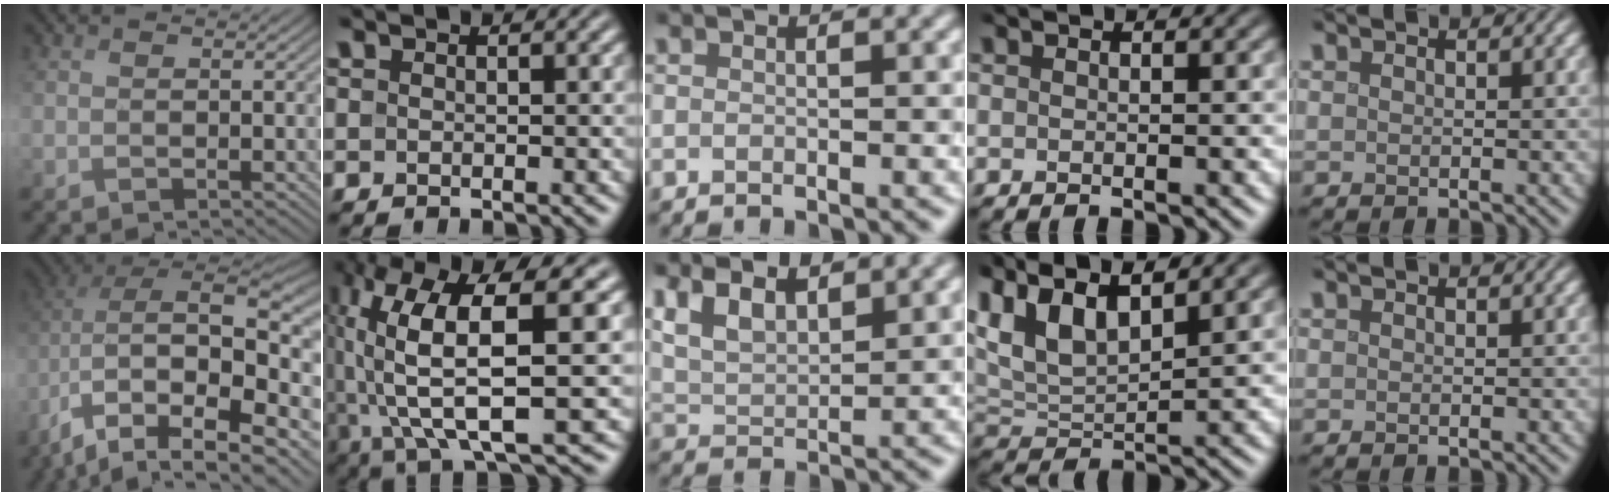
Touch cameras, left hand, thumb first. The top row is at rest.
{"thumb": {"total": 18.5, "force": [-5.8, 9.5, 14.7], "torque": [-0.276, -0.040, -0.051]}, "index": {"total": 13.1, "force": [1.8, 4.0, 12.3], "torque": [-0.245, 0.010, 0.042]}, "middle": {"total": 5.4, "force": [3.5, 2.3, 3.5], "torque": [-0.072, 0.013, 0.059]}, "ring": {"total": 6.8, "force": [3.8, 2.8, 4.9], "torque": [-0.111, 0.014, 0.075]}}